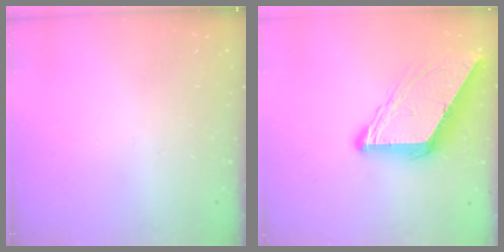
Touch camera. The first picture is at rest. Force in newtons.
{"total": 10.3, "press": 10.3, "slide": 1.1}